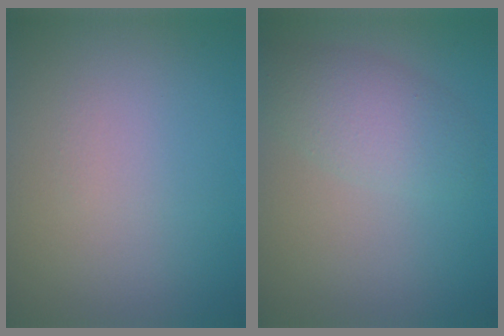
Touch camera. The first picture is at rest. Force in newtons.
{"total": 3.5, "press": 3.4, "slide": 0.2}